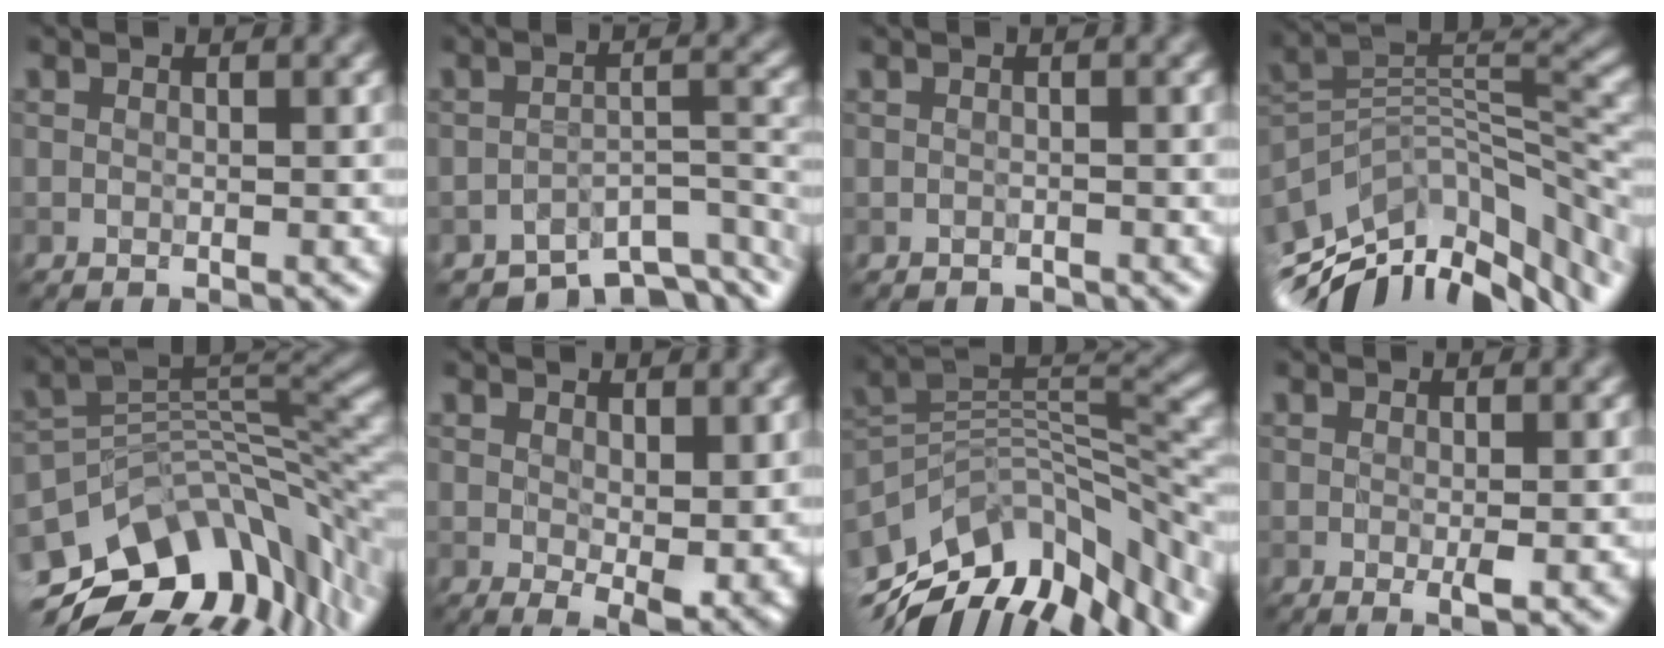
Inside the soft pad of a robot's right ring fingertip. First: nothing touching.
{"total": 6.8, "force": [-5.6, 2.3, 3.1], "torque": [-0.034, -0.015, -0.085]}
{"total": 0.8, "force": [-0.8, 0.2, 0.0], "torque": [-0.001, -0.004, -0.012]}
{"total": 11.5, "force": [-7.3, 4.6, 7.6], "torque": [-0.142, 0.017, -0.125]}
{"total": 12.1, "force": [-5.6, 6.6, 8.5], "torque": [-0.152, -0.001, -0.091]}
{"total": 5.0, "force": [0.7, 2.3, 4.3], "torque": [-0.068, -0.017, 0.022]}
{"total": 12.7, "force": [-7.6, 5.4, 8.6], "torque": [-0.163, 0.012, -0.128]}
{"total": 1.6, "force": [-0.2, 0.2, 1.6], "torque": [-0.027, -0.007, -0.003]}